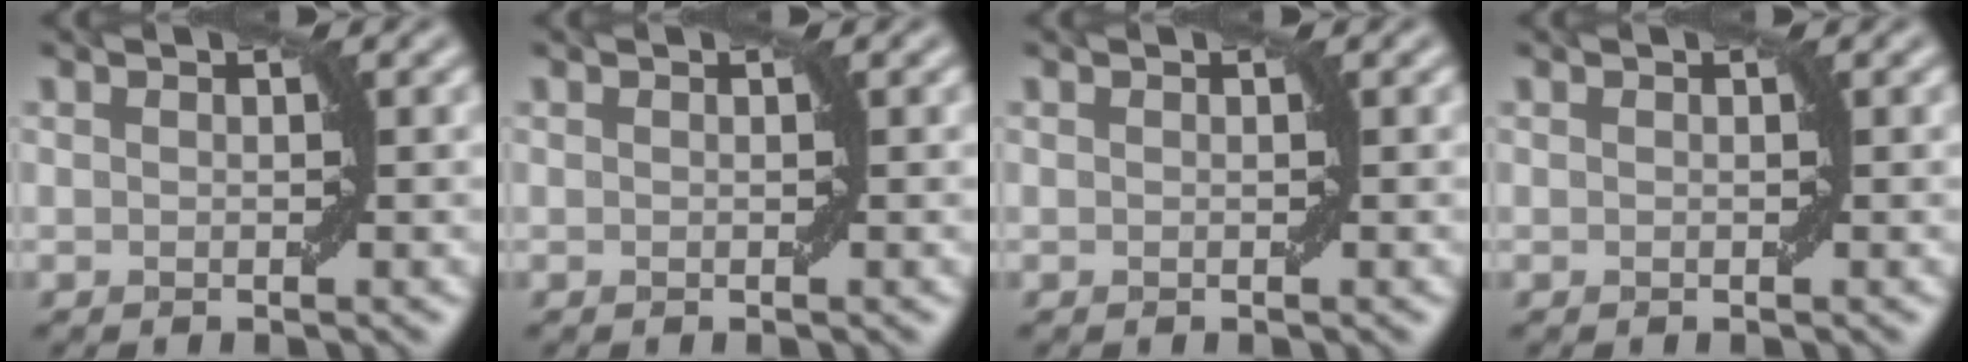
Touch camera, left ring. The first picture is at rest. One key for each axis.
{"total": 0.0}
{"total": 0.0}
{"total": 0.0}